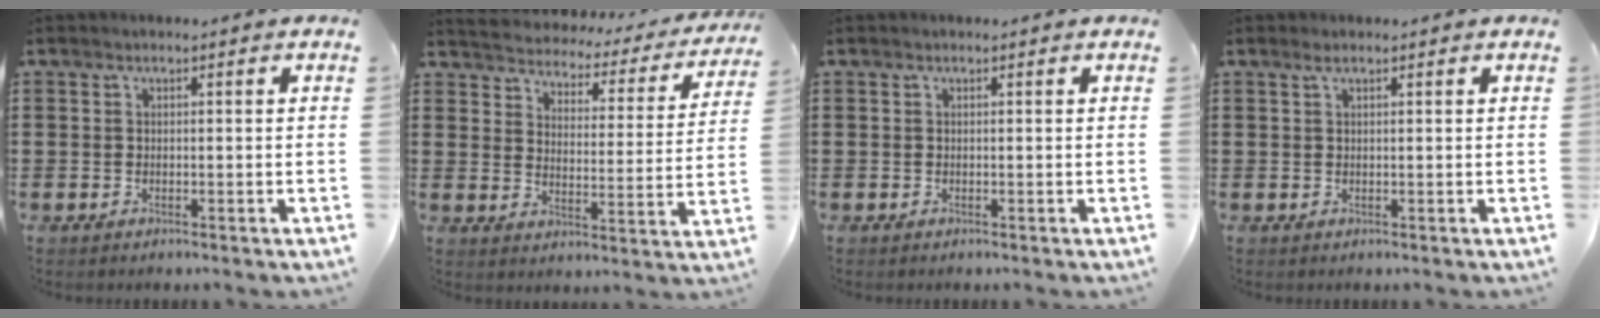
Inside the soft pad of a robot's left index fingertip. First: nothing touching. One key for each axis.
{"total": 2.3, "fx": 2.3, "fy": 0.2, "fz": -0.2, "tx": -0.018, "ty": -0.028, "tz": 0.028}
{"total": 0.0}
{"total": 1.0, "fx": 0.6, "fy": 0.1, "fz": 0.8, "tx": -0.017, "ty": 0.002, "tz": 0.011}